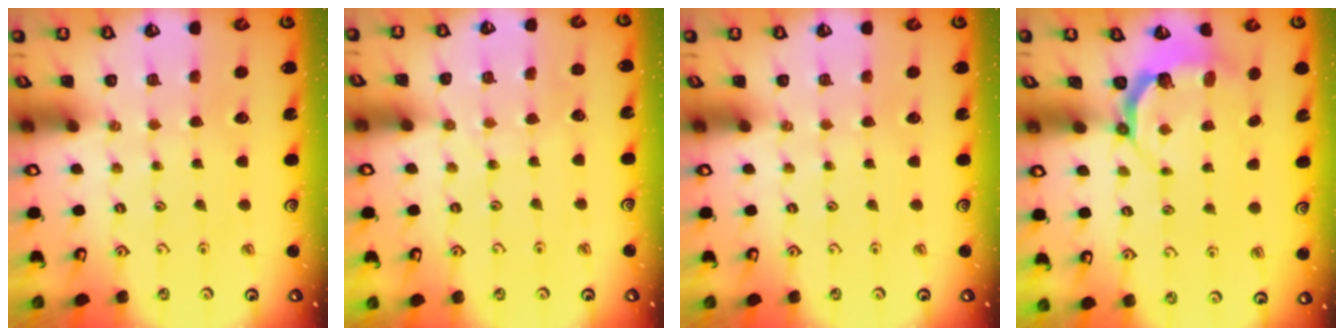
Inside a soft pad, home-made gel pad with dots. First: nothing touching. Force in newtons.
{"total": 4.6, "press": 4.6, "slide": 0.5}
{"total": 0.0}
{"total": 5.3, "press": 4.3, "slide": 3.1}